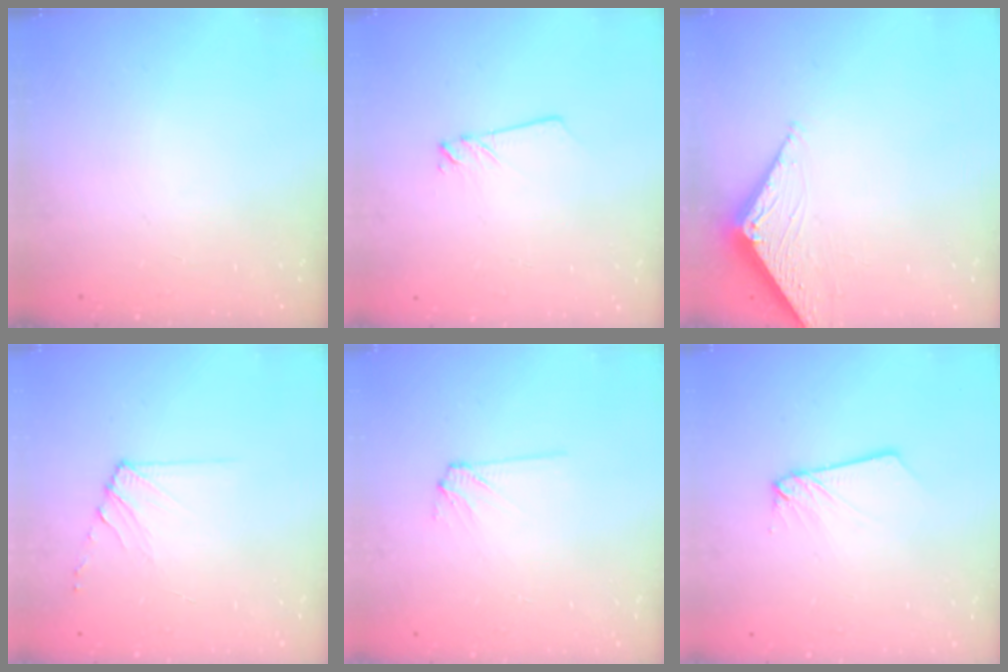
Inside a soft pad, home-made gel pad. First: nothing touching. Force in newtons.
{"total": 2.0, "press": 2.0, "slide": 0.1}
{"total": 2.8, "press": 2.8, "slide": 0.3}
{"total": 6.8, "press": 6.7, "slide": 0.8}
{"total": 4.2, "press": 4.2, "slide": 0.5}
{"total": 2.6, "press": 2.6, "slide": 0.2}